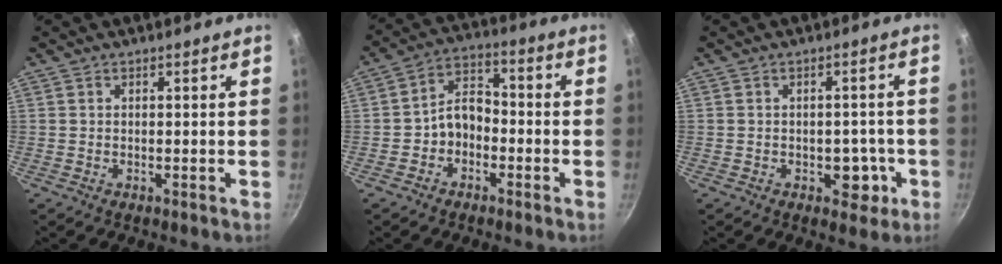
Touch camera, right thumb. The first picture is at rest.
{"total": 7.3, "force": [-2.1, 5.4, 4.3], "torque": [-0.044, 0.039, -0.046]}
{"total": 5.2, "force": [-1.7, 3.6, 3.4], "torque": [-0.013, 0.013, -0.017]}